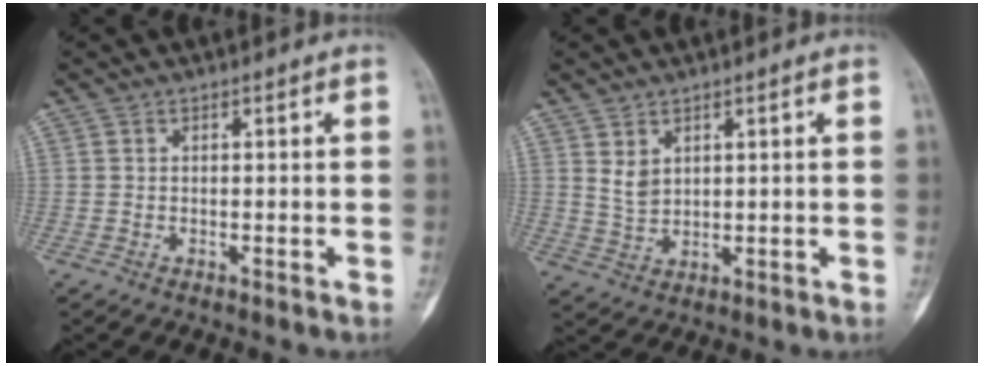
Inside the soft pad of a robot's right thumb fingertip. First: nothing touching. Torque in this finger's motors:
{"motor_torque": [-0.52, -0.21, 0.52, 0.24, 0.05]}